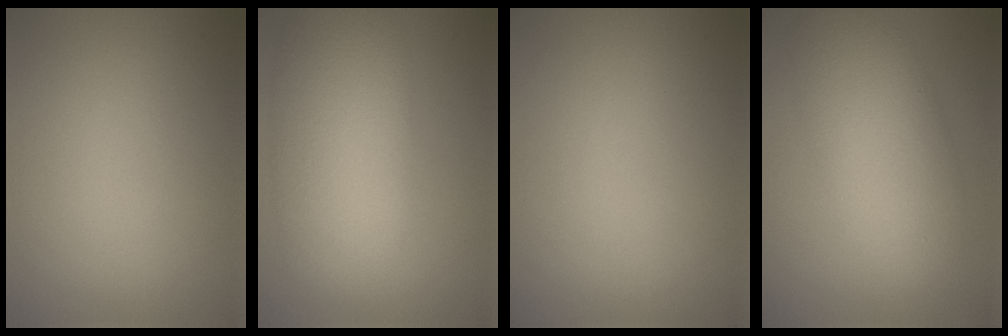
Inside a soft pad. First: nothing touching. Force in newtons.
{"total": 8.4, "press": 8.4, "slide": 0.4}
{"total": 0.0}
{"total": 6.9, "press": 6.9, "slide": 0.4}